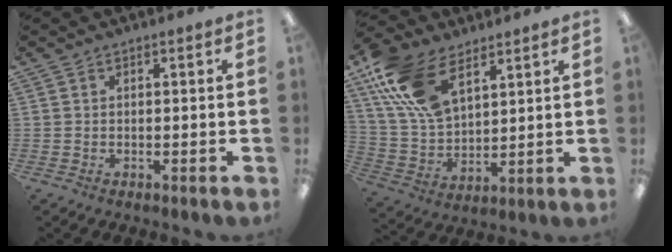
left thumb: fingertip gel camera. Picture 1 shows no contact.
{"total": 18.0, "force": [10.0, 9.9, 11.3], "torque": [-0.264, -0.026, 0.185]}